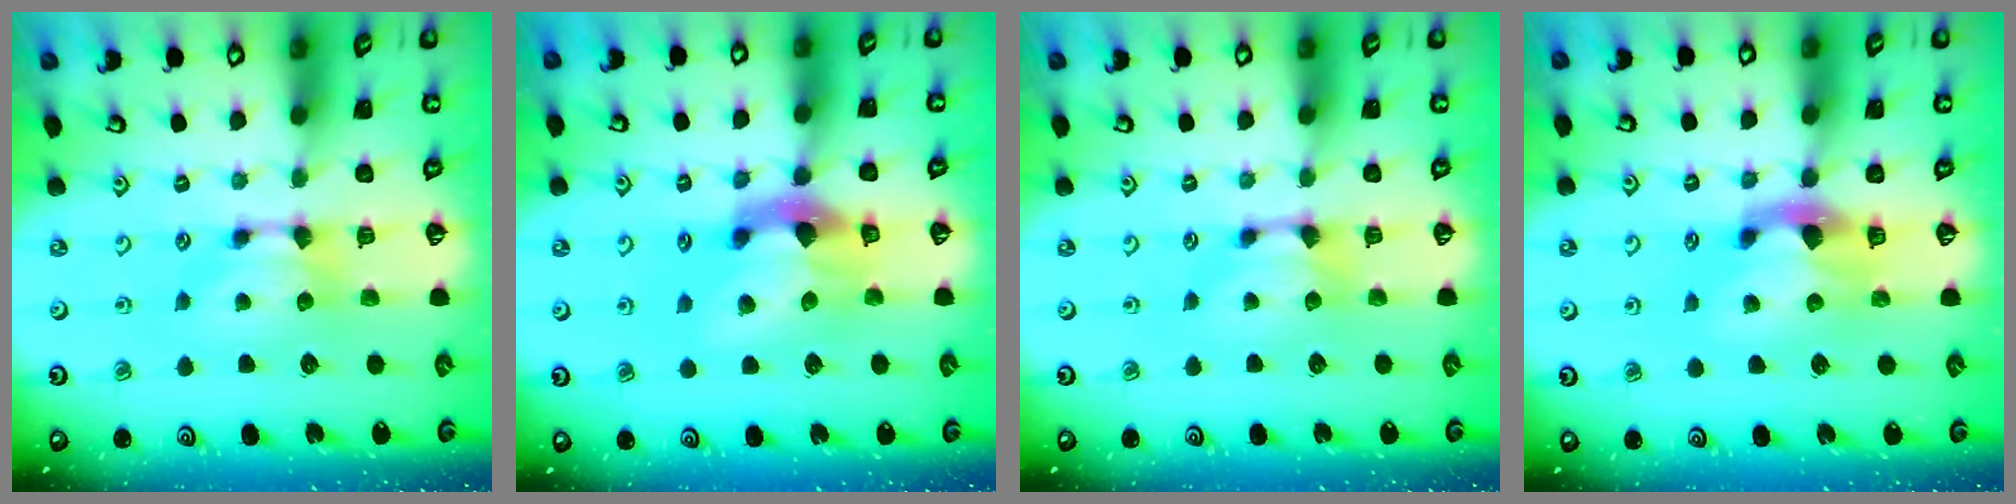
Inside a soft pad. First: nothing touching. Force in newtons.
{"total": 6.3, "press": 5.9, "slide": 2.2}
{"total": 1.1, "press": 0.4, "slide": 1.0}
{"total": 2.8, "press": 2.5, "slide": 1.3}